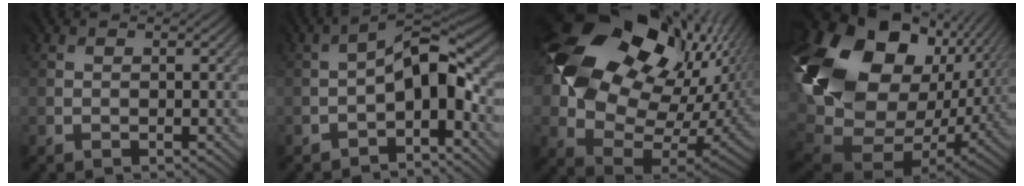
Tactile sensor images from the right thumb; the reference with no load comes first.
{"total": 5.9, "force": [-2.2, 2.0, 5.2], "torque": [-0.086, 0.012, -0.043]}
{"total": 19.0, "force": [7.2, 13.2, 11.7], "torque": [-0.240, -0.003, 0.158]}
{"total": 21.0, "force": [4.6, 14.3, 14.7], "torque": [-0.361, -0.021, 0.124]}